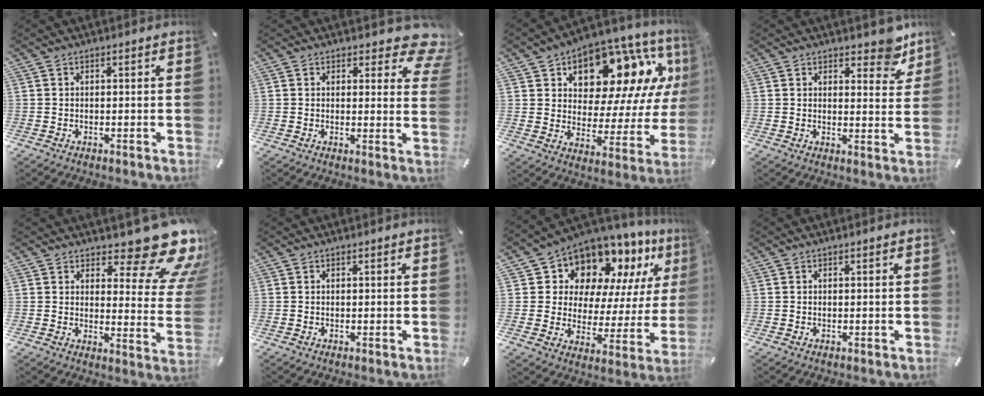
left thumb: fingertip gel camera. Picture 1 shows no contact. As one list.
[{"total": 6.8, "force": [4.4, 3.3, 4.0], "torque": [-0.040, -0.030, 0.073]}, {"total": 15.2, "force": [9.1, 9.1, 8.1], "torque": [-0.116, -0.069, 0.154]}, {"total": 7.5, "force": [5.7, 3.9, 2.9], "torque": [-0.011, -0.040, 0.097]}, {"total": 15.7, "force": [10.7, 6.1, 9.7], "torque": [-0.117, -0.088, 0.178]}, {"total": 0.0}, {"total": 11.0, "force": [9.3, 5.8, 1.0], "torque": [-0.029, -0.102, 0.167]}, {"total": 0.0}]